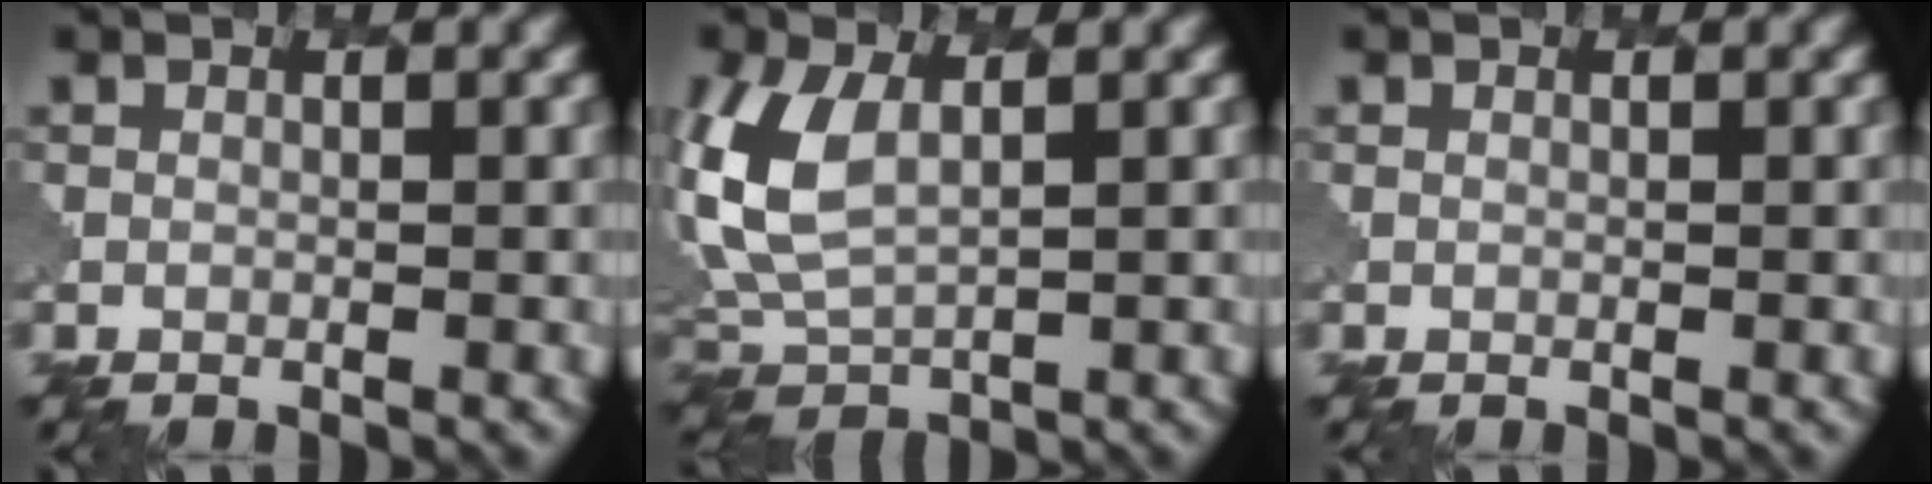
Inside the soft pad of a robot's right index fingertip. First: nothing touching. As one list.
[{"total": 6.6, "force": [1.9, 3.6, 5.1], "torque": [-0.134, 0.005, 0.033]}, {"total": 0.0}]